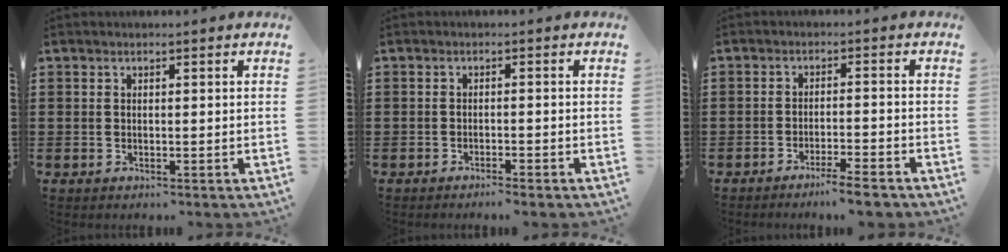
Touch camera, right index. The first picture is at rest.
{"total": 1.3, "force": [-1.2, -0.2, 0.6], "torque": [-0.011, 0.000, -0.023]}
{"total": 4.0, "force": [-3.5, -0.3, 2.0], "torque": [-0.032, -0.006, -0.064]}